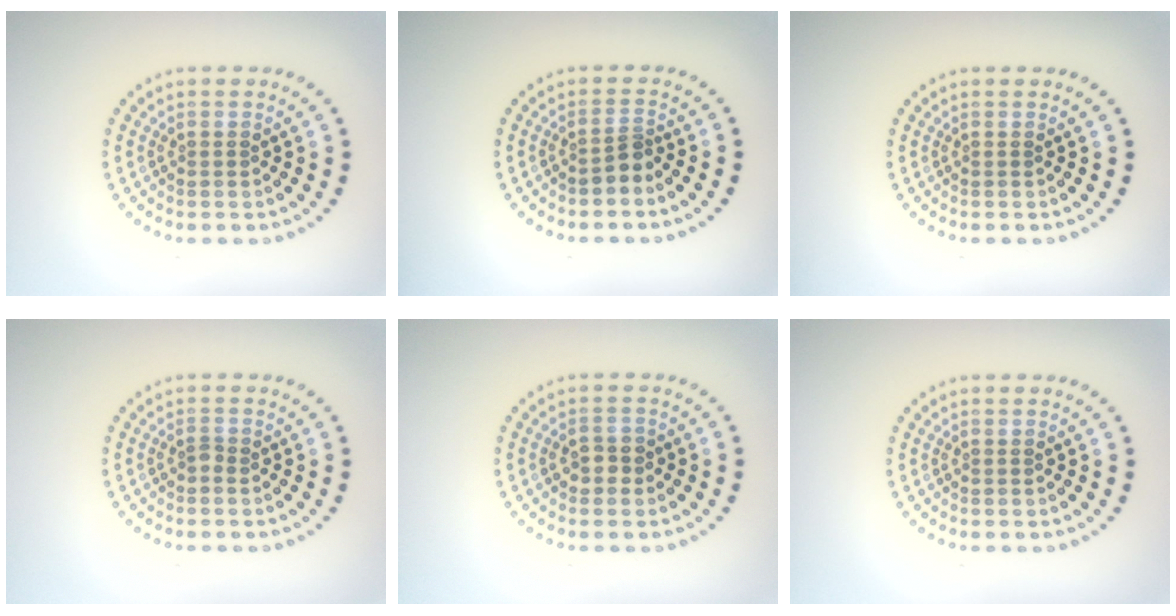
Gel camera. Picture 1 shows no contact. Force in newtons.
{"total": 1.8, "press": 1.2, "slide": 1.3}
{"total": 0.0}
{"total": 0.7, "press": 0.5, "slide": 0.5}
{"total": 1.6, "press": 1.6, "slide": 0.2}
{"total": 0.0}